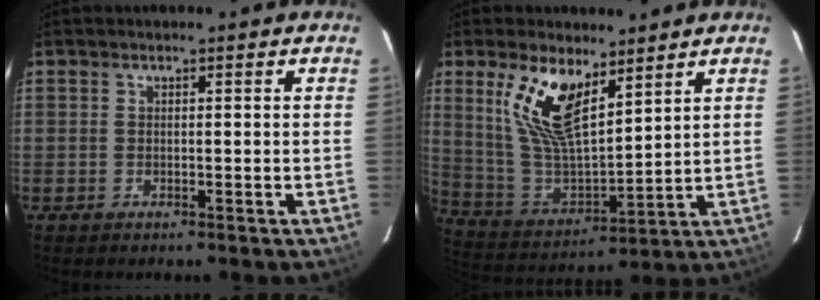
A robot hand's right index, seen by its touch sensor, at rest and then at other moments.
{"total": 14.5, "force": [8.0, 5.8, 10.6], "torque": [-0.215, 0.002, 0.170]}